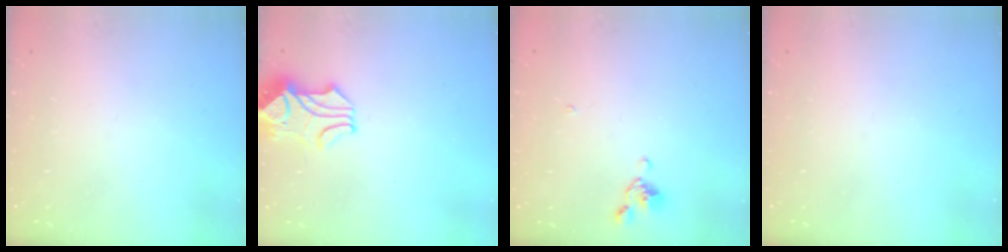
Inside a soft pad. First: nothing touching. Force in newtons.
{"total": 2.3, "press": 2.0, "slide": 1.2}
{"total": 5.9, "press": 5.8, "slide": 0.6}
{"total": 0.0}